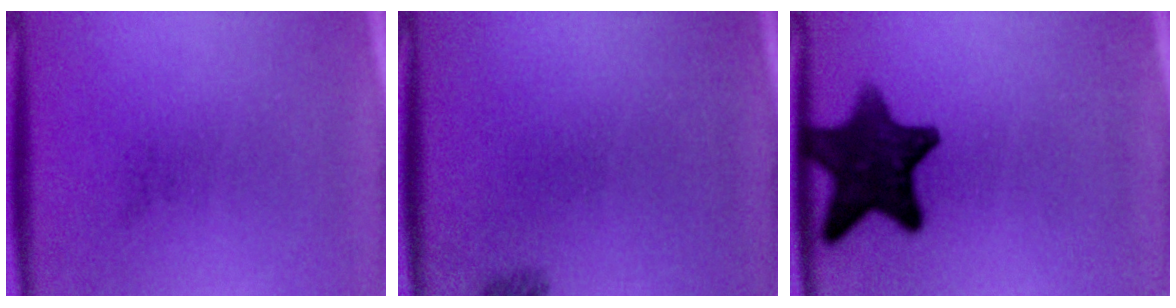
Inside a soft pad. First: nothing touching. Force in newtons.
{"total": 1.6}
{"total": 12.2}